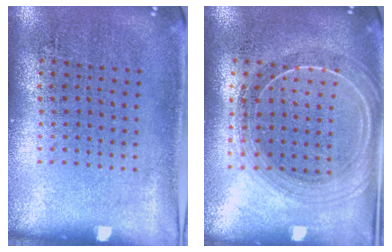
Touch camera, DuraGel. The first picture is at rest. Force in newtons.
{"total": 2.0, "press": 1.7, "slide": 0.9}